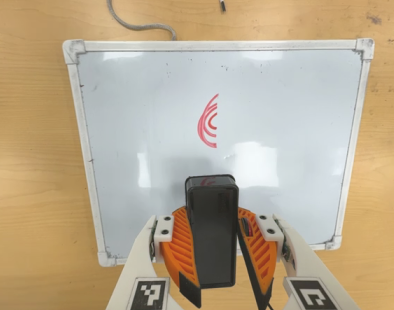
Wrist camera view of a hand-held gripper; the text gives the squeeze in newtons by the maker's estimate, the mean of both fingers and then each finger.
{"total": 10.8, "left": 11.0, "right": 10.6}